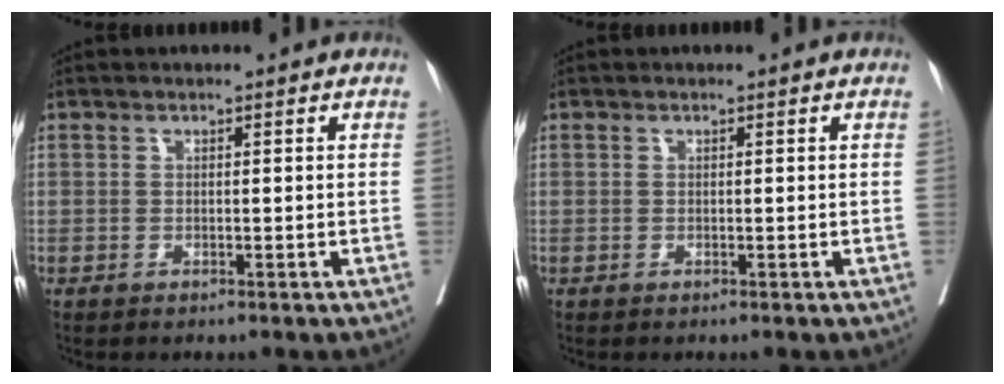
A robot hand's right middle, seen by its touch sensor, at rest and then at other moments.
{"total": 0.0}